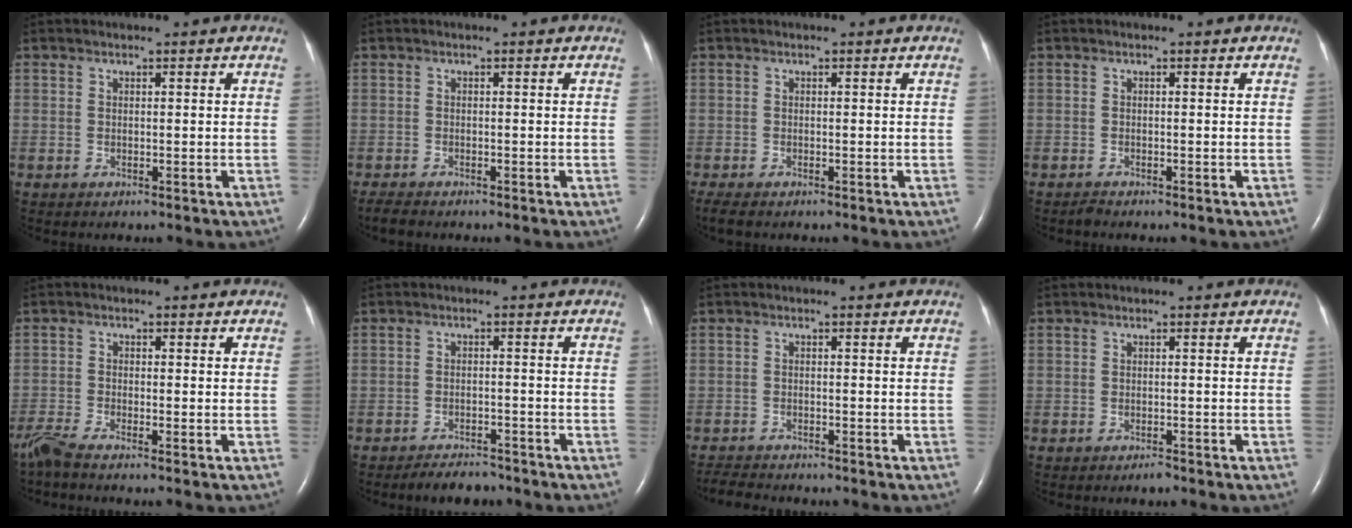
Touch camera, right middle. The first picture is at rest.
{"total": 1.8, "force": [-1.6, 0.3, 0.7], "torque": [-0.022, -0.006, -0.026]}
{"total": 2.4, "force": [-1.9, 0.6, 1.3], "torque": [-0.030, -0.010, -0.029]}
{"total": 0.6, "force": [-0.6, 0.0, 0.1], "torque": [-0.009, -0.003, -0.013]}
{"total": 3.1, "force": [-2.8, -0.3, 1.4], "torque": [-0.037, -0.012, -0.061]}
{"total": 3.9, "force": [-3.6, 1.2, 1.0], "torque": [-0.024, -0.006, -0.055]}
{"total": 4.1, "force": [-4.0, 0.5, 1.0], "torque": [-0.017, -0.014, -0.064]}
{"total": 0.8, "force": [-0.7, 0.0, 0.4], "torque": [-0.011, -0.003, -0.008]}